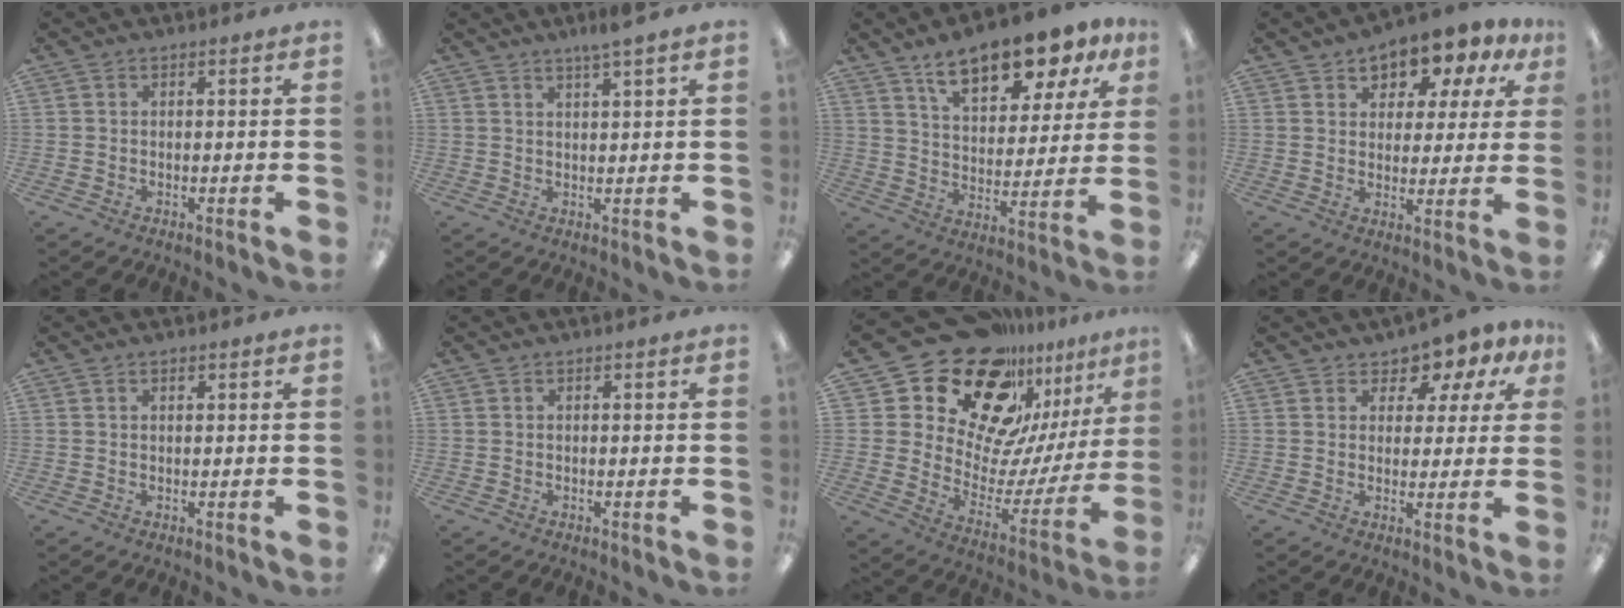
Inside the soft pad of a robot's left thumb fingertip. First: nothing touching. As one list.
[{"total": 3.2, "force": [2.5, -0.5, 1.9], "torque": [-0.042, -0.004, 0.044]}, {"total": 14.6, "force": [10.6, 6.1, 7.9], "torque": [-0.121, -0.051, 0.184]}, {"total": 8.4, "force": [6.4, 4.6, 2.8], "torque": [-0.052, -0.044, 0.114]}, {"total": 0.8, "force": [0.6, 0.3, 0.4], "torque": [-0.010, 0.001, 0.010]}, {"total": 0.0}, {"total": 25.8, "force": [19.7, 12.8, 10.6], "torque": [-0.182, -0.150, 0.365]}, {"total": 5.4, "force": [3.6, 3.7, 1.6], "torque": [-0.025, -0.026, 0.063]}]